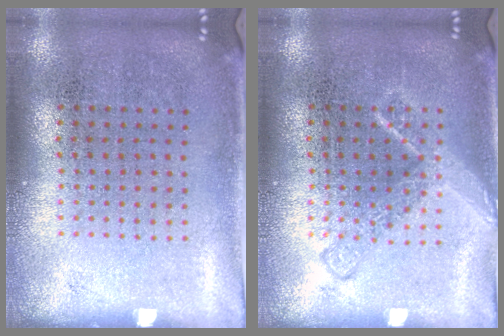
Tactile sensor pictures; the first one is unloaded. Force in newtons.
{"total": 2.4, "press": 2.4, "slide": 0.4}